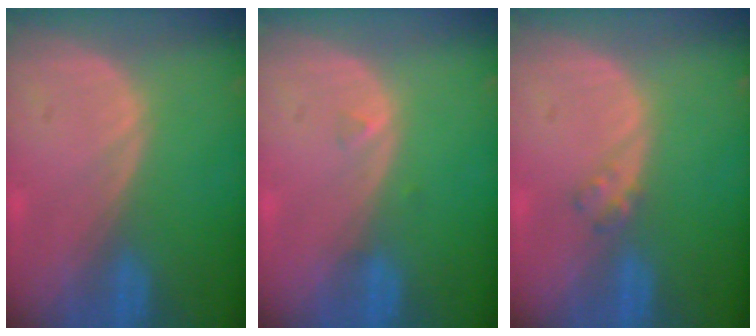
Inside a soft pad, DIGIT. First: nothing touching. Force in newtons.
{"total": 0.7, "press": 0.7, "slide": 0.2}
{"total": 1.6, "press": 1.6, "slide": 0.2}